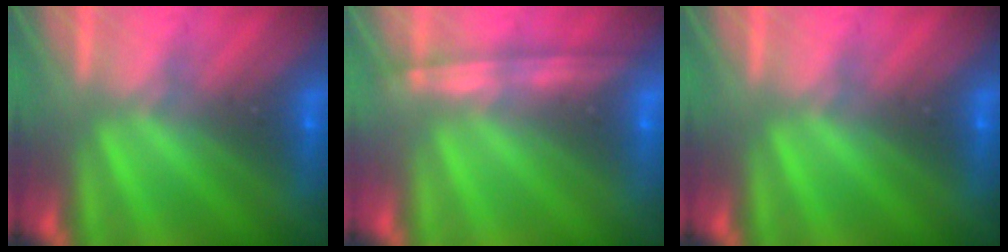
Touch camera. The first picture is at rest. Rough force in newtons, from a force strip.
{"total": 1.2}
{"total": 0.0}